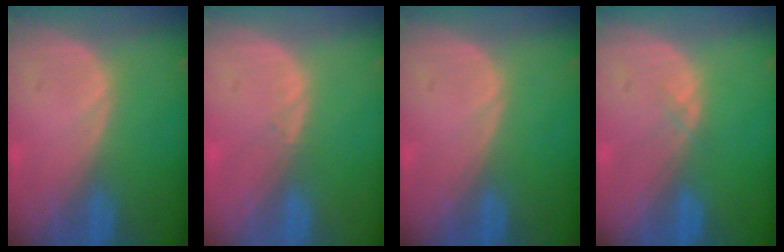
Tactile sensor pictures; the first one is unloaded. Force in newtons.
{"total": 0.6, "press": 0.5, "slide": 0.4}
{"total": 0.0}
{"total": 0.6, "press": 0.5, "slide": 0.2}